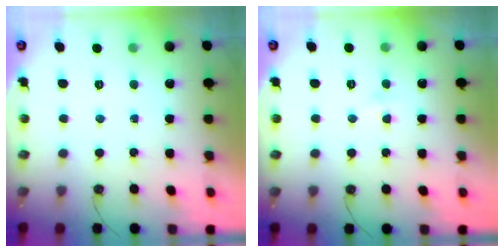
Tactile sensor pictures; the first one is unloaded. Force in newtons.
{"total": 2.1, "press": 2.0, "slide": 0.3}